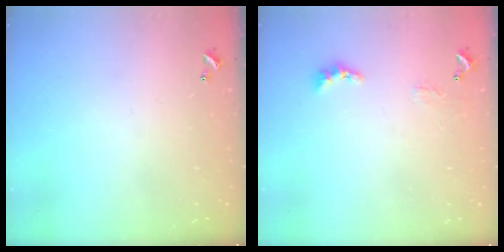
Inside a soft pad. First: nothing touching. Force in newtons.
{"total": 2.1, "press": 2.0, "slide": 0.5}